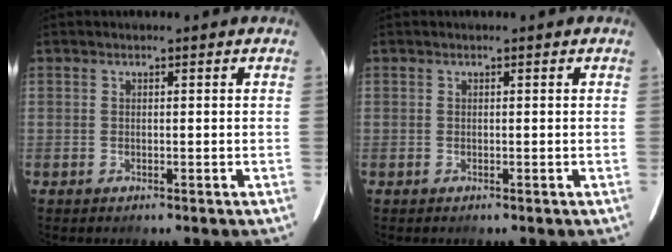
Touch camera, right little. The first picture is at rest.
{"total": 0.0}